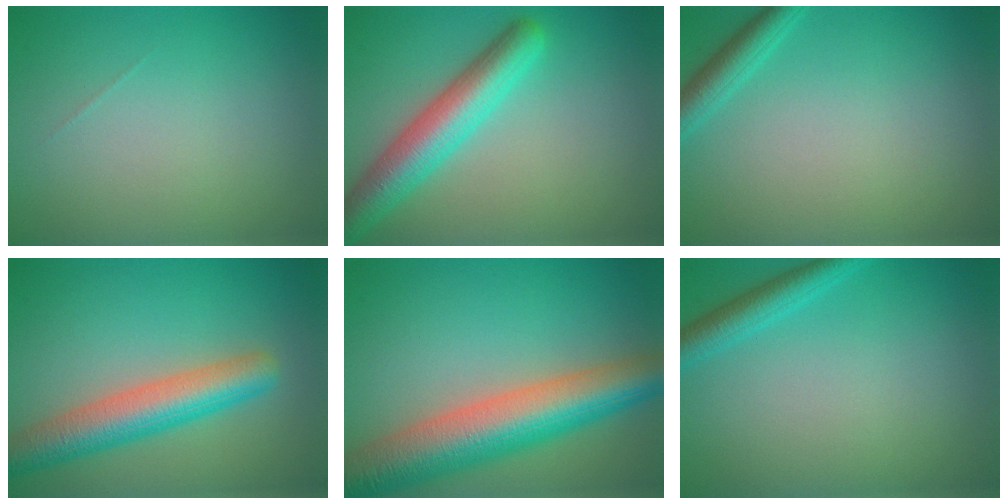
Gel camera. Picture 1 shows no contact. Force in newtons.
{"total": 5.8, "press": 5.8, "slide": 0.3}
{"total": 2.3, "press": 2.3, "slide": 0.1}
{"total": 6.1, "press": 6.1, "slide": 0.3}
{"total": 9.8, "press": 9.8, "slide": 0.1}
{"total": 2.7, "press": 2.7, "slide": 0.2}